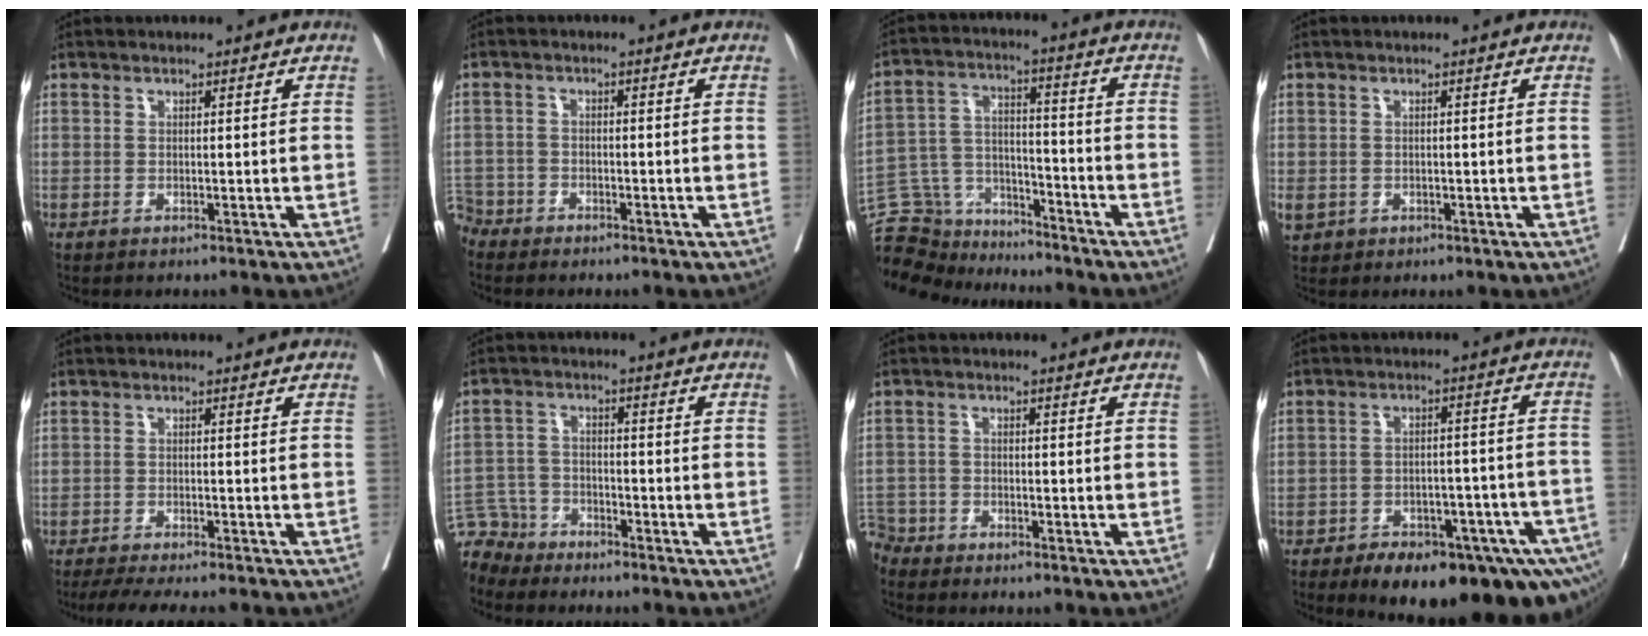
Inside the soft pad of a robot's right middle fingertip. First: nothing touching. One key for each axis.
{"total": 4.0, "fx": -3.5, "fy": 1.9, "fz": -0.4, "tx": 0.009, "ty": 0.000, "tz": -0.074}
{"total": 15.5, "fx": -14.3, "fy": 4.8, "fz": 3.7, "tx": -0.078, "ty": 0.045, "tz": -0.236}
{"total": 3.4, "fx": -1.0, "fy": 2.9, "fz": 1.4, "tx": -0.039, "ty": -0.001, "tz": -0.007}
{"total": 9.3, "fx": -8.1, "fy": 1.2, "fz": 4.4, "tx": -0.057, "ty": -0.013, "tz": -0.118}
{"total": 6.7, "fx": -5.9, "fy": 3.0, "fz": -0.8, "tx": 0.017, "ty": 0.008, "tz": -0.117}
{"total": 4.1, "fx": -3.7, "fy": 1.6, "fz": -0.7, "tx": 0.015, "ty": -0.003, "tz": -0.079}
{"total": 21.3, "fx": -14.2, "fy": 7.0, "fz": 14.2, "tx": -0.149, "ty": 0.014, "tz": -0.187}